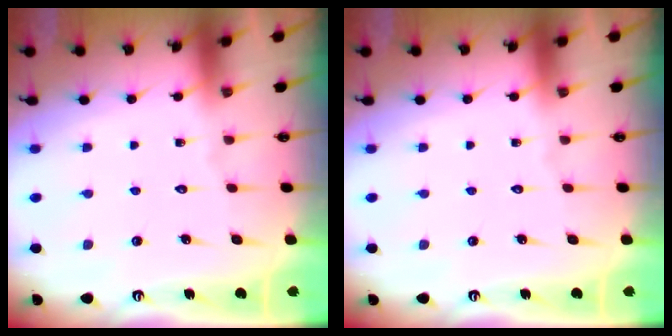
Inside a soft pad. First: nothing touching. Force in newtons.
{"total": 0.0}